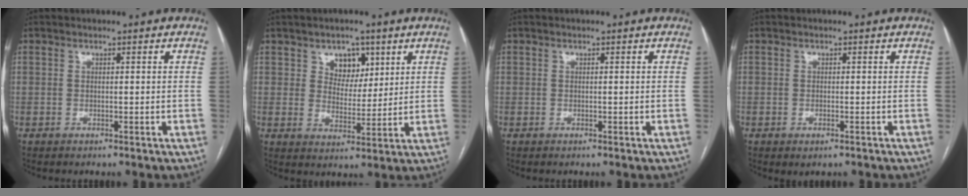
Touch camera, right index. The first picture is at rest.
{"total": 5.6, "force": [3.0, 4.1, 2.6], "torque": [-0.031, 0.006, 0.051]}
{"total": 0.0}
{"total": 1.2, "force": [-0.6, 0.5, 0.9], "torque": [-0.011, -0.002, -0.002]}